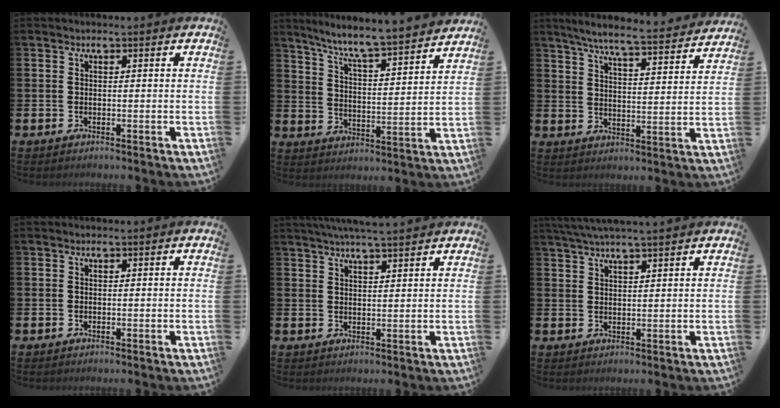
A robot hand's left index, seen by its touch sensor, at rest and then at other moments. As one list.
[{"total": 7.7, "force": [7.3, -0.2, 2.5], "torque": [-0.082, -0.058, 0.124]}, {"total": 7.0, "force": [6.5, 0.1, 2.5], "torque": [-0.068, -0.045, 0.110]}, {"total": 0.0}, {"total": 4.3, "force": [4.1, -0.2, 1.4], "torque": [-0.028, -0.012, 0.072]}, {"total": 3.7, "force": [3.5, -0.1, 1.3], "torque": [-0.042, -0.002, 0.066]}]